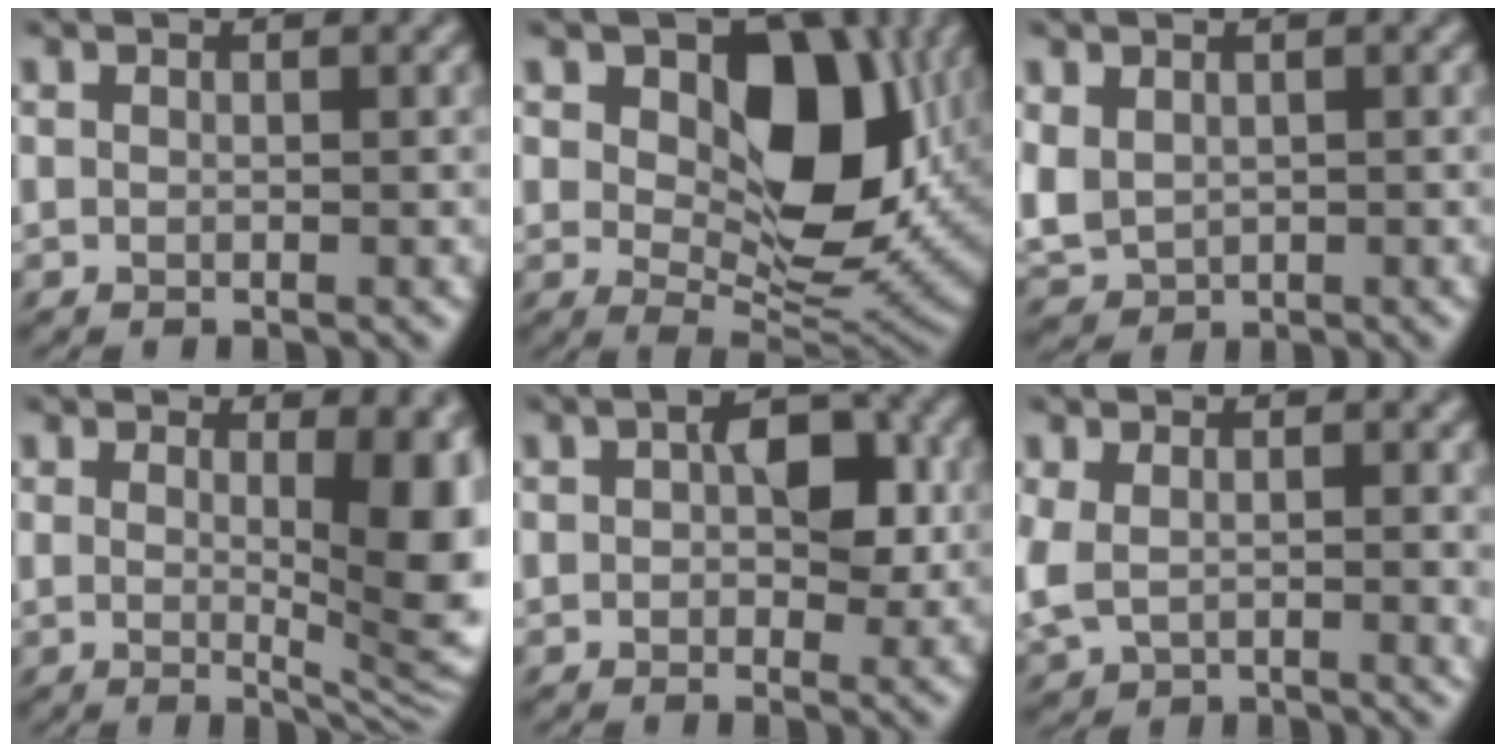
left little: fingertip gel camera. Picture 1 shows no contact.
{"total": 12.3, "force": [1.9, 7.7, 9.4], "torque": [-0.131, -0.015, 0.034]}
{"total": 3.0, "force": [-0.7, 1.9, 2.2], "torque": [-0.049, -0.001, -0.018]}
{"total": 8.9, "force": [1.8, 3.6, 8.0], "torque": [-0.119, -0.026, 0.046]}
{"total": 5.7, "force": [0.5, 3.5, 4.5], "torque": [-0.074, 0.004, 0.005]}
{"total": 4.2, "force": [-0.2, 2.2, 3.5], "torque": [-0.085, -0.015, -0.002]}